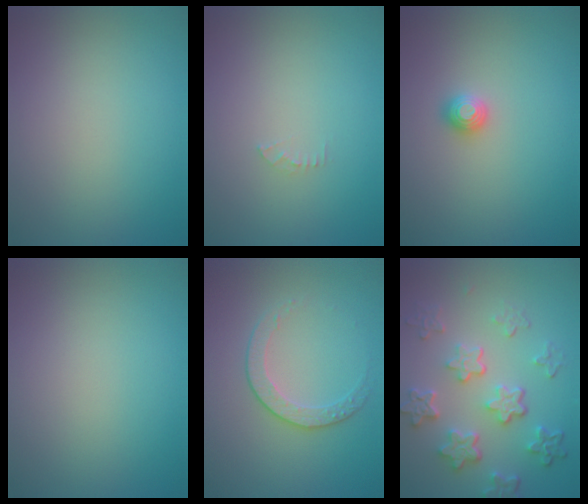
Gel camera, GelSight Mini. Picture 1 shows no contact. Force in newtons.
{"total": 0.7, "press": 0.7, "slide": 0.1}
{"total": 1.1, "press": 1.1, "slide": 0.2}
{"total": 0.0}
{"total": 2.2, "press": 1.7, "slide": 1.4}
{"total": 5.9, "press": 4.4, "slide": 3.9}